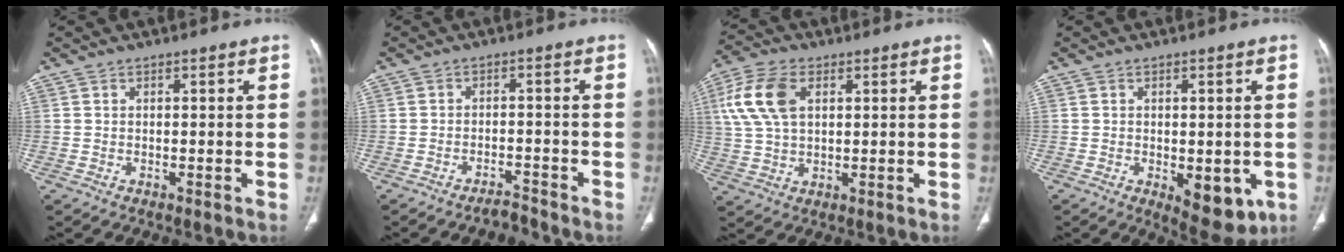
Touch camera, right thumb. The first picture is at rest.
{"total": 2.6, "force": [-2.5, 0.4, 0.3], "torque": [-0.007, 0.012, -0.042]}
{"total": 11.1, "force": [3.3, 6.6, 8.3], "torque": [-0.178, 0.008, 0.064]}
{"total": 8.6, "force": [-2.5, 4.3, 7.1], "torque": [-0.068, -0.009, -0.021]}